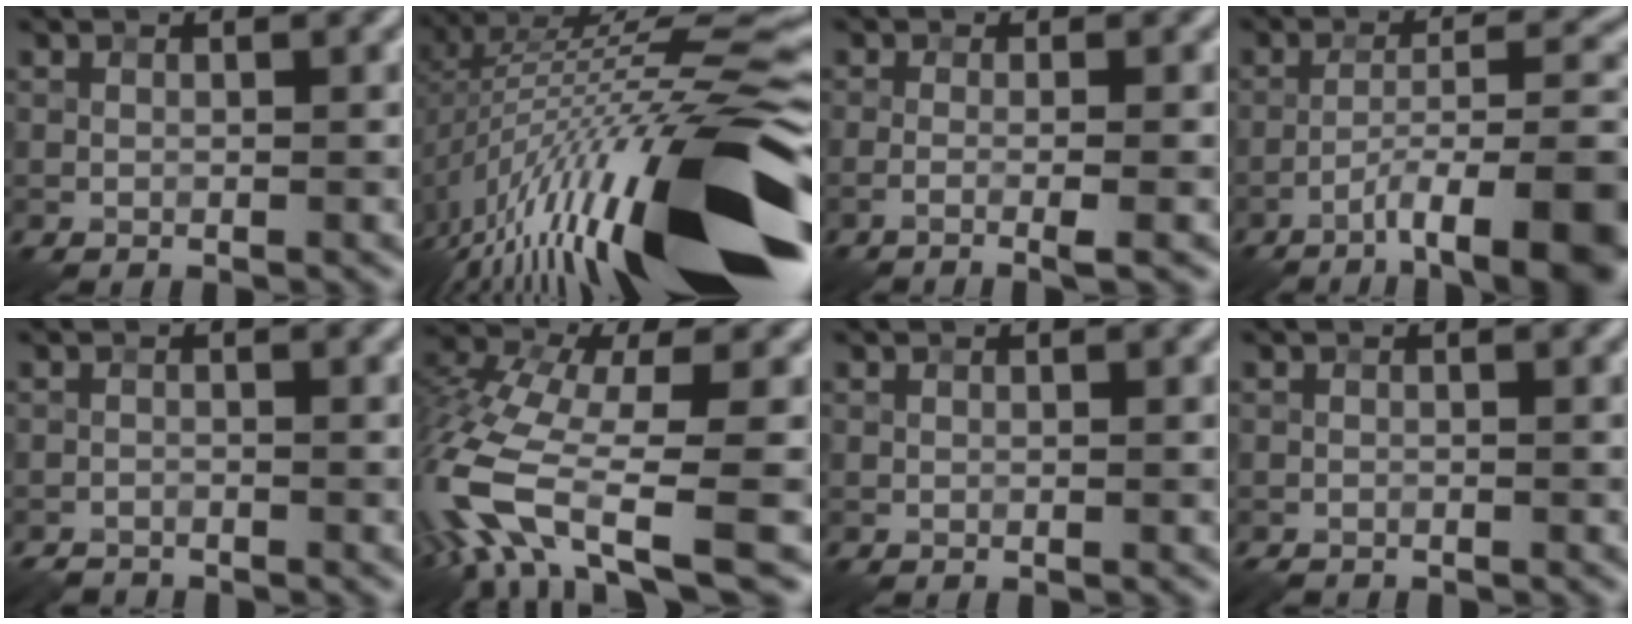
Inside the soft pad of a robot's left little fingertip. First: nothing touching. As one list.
[{"total": 20.5, "force": [-6.5, 5.2, 18.7], "torque": [-0.297, 0.004, -0.118]}, {"total": 2.6, "force": [-0.9, 0.6, 2.4], "torque": [-0.029, 0.002, -0.026]}, {"total": 11.5, "force": [-6.5, 2.7, 9.1], "torque": [-0.140, 0.013, -0.100]}, {"total": 1.9, "force": [-1.8, 0.5, 0.1], "torque": [-0.006, -0.002, -0.034]}, {"total": 13.9, "force": [-5.5, 6.1, 11.1], "torque": [-0.266, -0.013, -0.094]}, {"total": 0.0}, {"total": 0.9, "force": [-0.9, 0.2, 0.0], "torque": [0.002, -0.004, -0.018]}]